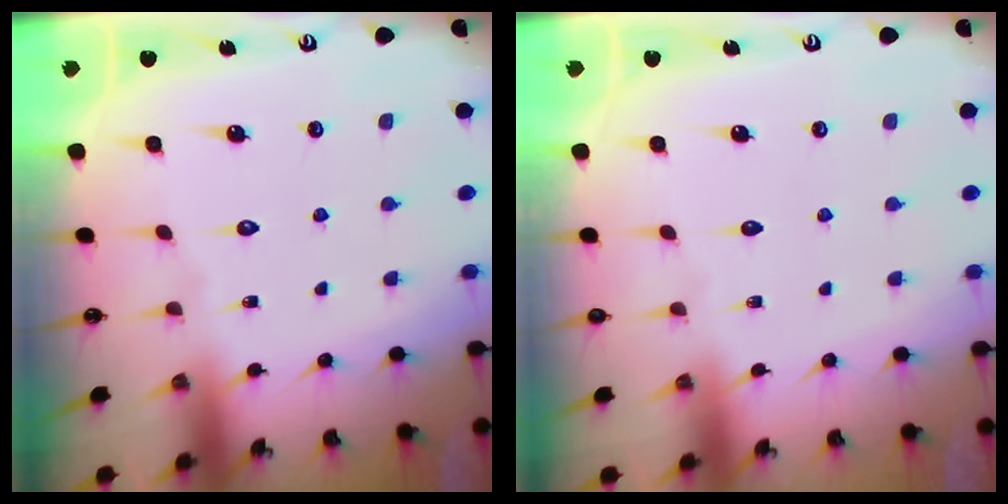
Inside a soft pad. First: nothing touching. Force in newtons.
{"total": 0.0}